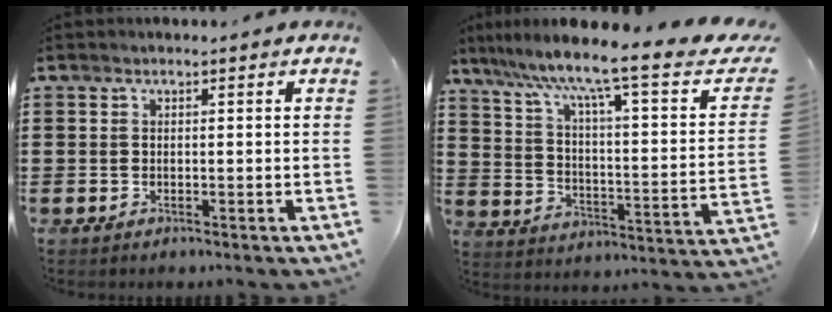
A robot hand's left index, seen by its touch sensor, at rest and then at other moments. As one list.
[{"total": 8.0, "force": [5.5, 0.1, 5.8], "torque": [-0.126, -0.044, 0.075]}]